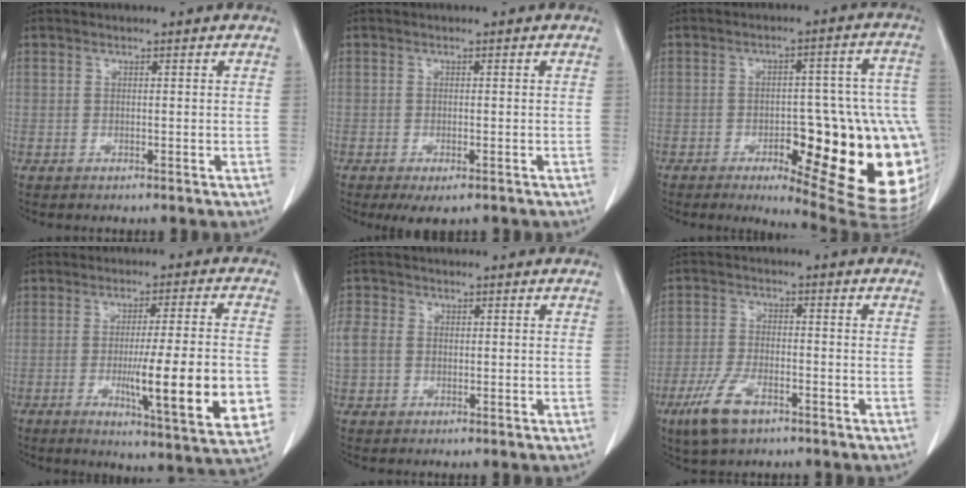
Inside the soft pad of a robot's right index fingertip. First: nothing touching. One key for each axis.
{"total": 3.2, "fx": -1.9, "fy": 1.2, "fz": 2.2, "tx": -0.034, "ty": -0.006, "tz": -0.023}
{"total": 23.7, "fx": -7.2, "fy": 6.2, "fz": 21.7, "tx": -0.165, "ty": 0.020, "tz": -0.074}
{"total": 16.4, "fx": -3.4, "fy": 0.8, "fz": 16.0, "tx": -0.199, "ty": -0.022, "tz": -0.044}
{"total": 4.3, "fx": 0.2, "fy": 3.7, "fz": 2.2, "tx": -0.063, "ty": 0.017, "tz": 0.004}
{"total": 7.5, "fx": -4.3, "fy": 3.3, "fz": 5.2, "tx": -0.116, "ty": -0.010, "tz": -0.079}